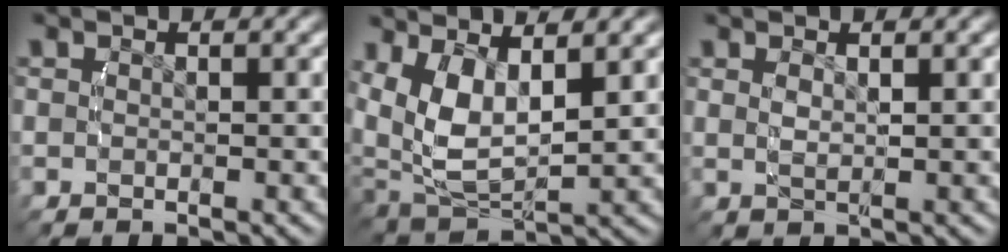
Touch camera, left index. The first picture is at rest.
{"total": 7.7, "force": [1.2, 5.4, 5.3], "torque": [-0.133, -0.029, 0.033]}
{"total": 1.5, "force": [0.8, 0.1, 1.2], "torque": [-0.020, 0.003, 0.016]}